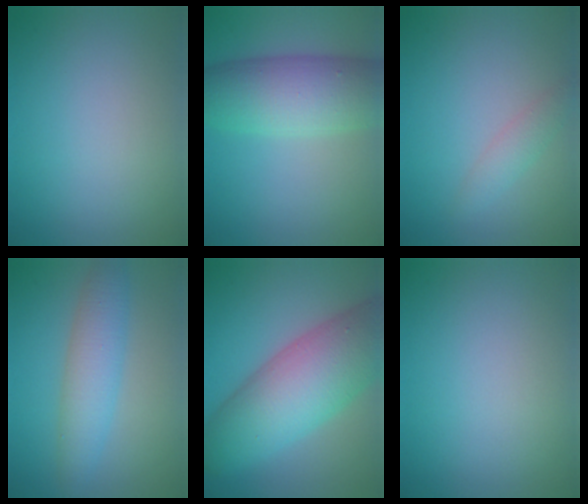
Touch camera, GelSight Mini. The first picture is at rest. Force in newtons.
{"total": 8.4, "press": 8.4, "slide": 0.2}
{"total": 1.6, "press": 1.6, "slide": 0.1}
{"total": 4.2, "press": 4.2, "slide": 0.1}
{"total": 11.3, "press": 11.2, "slide": 0.4}
{"total": 0.0}